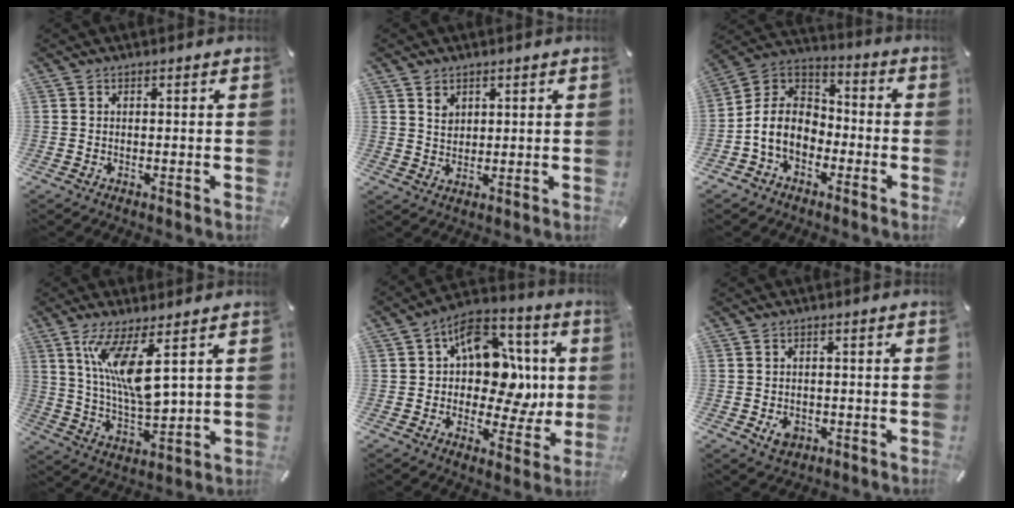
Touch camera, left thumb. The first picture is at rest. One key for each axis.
{"total": 3.4, "fx": 1.9, "fy": 2.8, "fz": 0.6, "tx": -0.002, "ty": -0.004, "tz": 0.033}
{"total": 9.6, "fx": -4.0, "fy": 7.4, "fz": 4.6, "tx": -0.128, "ty": 0.010, "tz": -0.083}
{"total": 12.7, "fx": 5.9, "fy": 3.7, "fz": 10.6, "tx": -0.209, "ty": -0.031, "tz": 0.104}
{"total": 15.5, "fx": 2.6, "fy": 11.4, "fz": 10.2, "tx": -0.129, "ty": -0.025, "tz": 0.057}
{"total": 3.5, "fx": -0.9, "fy": 2.8, "fz": 1.9, "tx": -0.030, "ty": 0.000, "tz": -0.018}